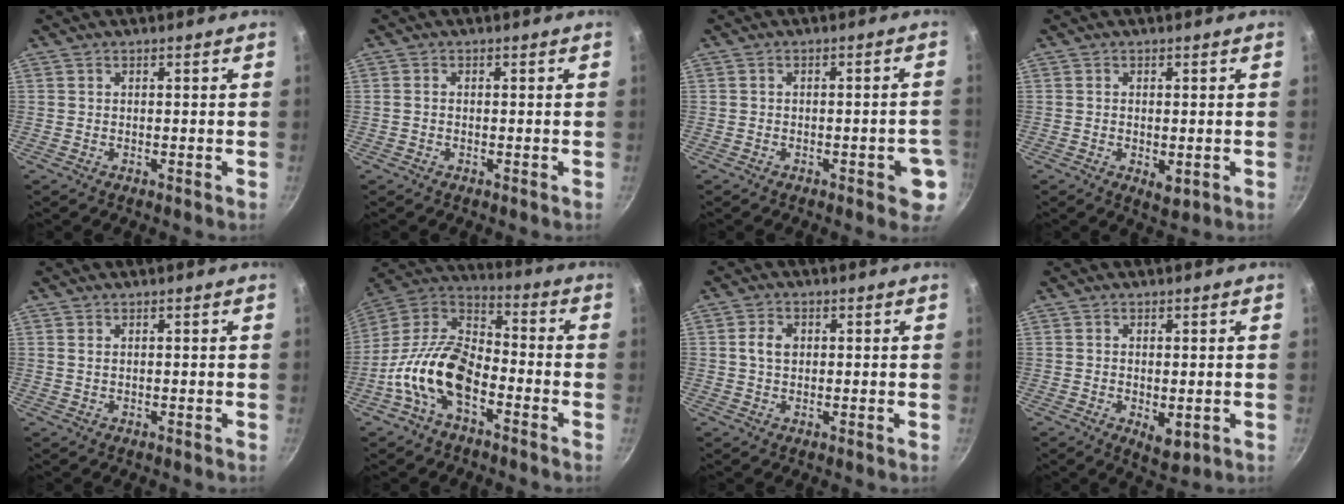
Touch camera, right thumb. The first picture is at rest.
{"total": 0.7, "force": [-0.2, 0.6, 0.4], "torque": [-0.008, 0.004, -0.003]}
{"total": 5.6, "force": [-2.1, 2.2, 4.7], "torque": [-0.039, 0.016, -0.021]}
{"total": 2.9, "force": [-0.5, 1.6, 2.4], "torque": [-0.038, -0.011, -0.004]}
{"total": 0.8, "force": [0.3, 0.5, 0.6], "torque": [-0.011, 0.000, 0.007]}
{"total": 15.9, "force": [-6.2, 8.9, 11.6], "torque": [-0.197, 0.057, -0.139]}
{"total": 3.8, "force": [0.6, 2.6, 2.8], "torque": [-0.048, 0.007, 0.007]}
{"total": 4.5, "force": [-0.8, 2.4, 3.7], "torque": [-0.051, -0.012, -0.005]}